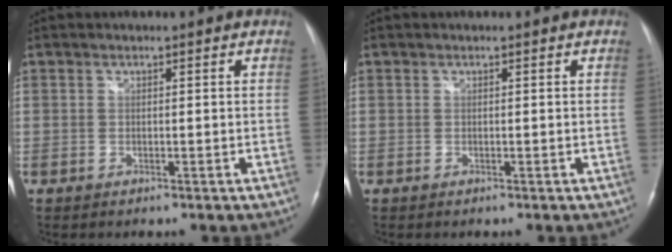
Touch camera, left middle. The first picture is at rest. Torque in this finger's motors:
{"motor_torque": [-0.10, 0.01, 0.02, 0.00]}